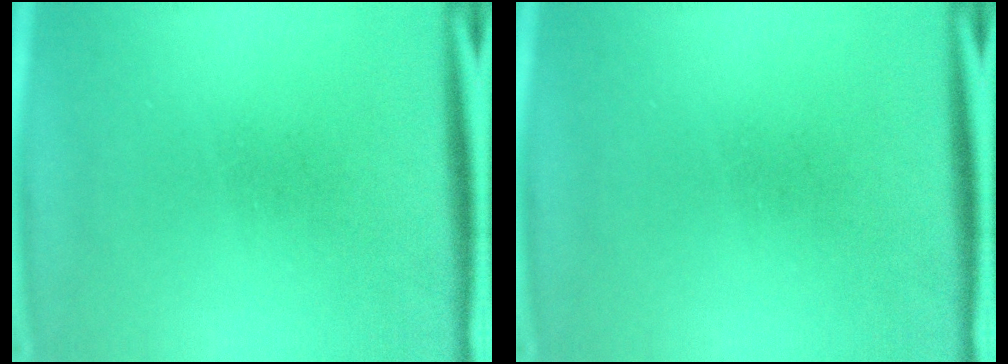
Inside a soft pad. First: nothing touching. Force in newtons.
{"total": 0.0}